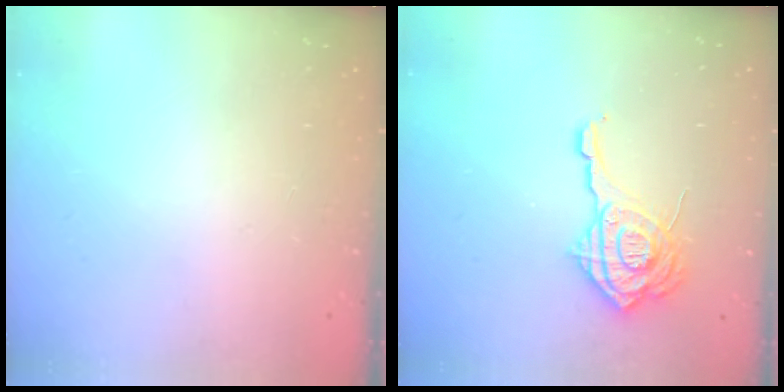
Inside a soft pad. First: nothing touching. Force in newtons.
{"total": 15.4, "press": 15.4, "slide": 1.3}